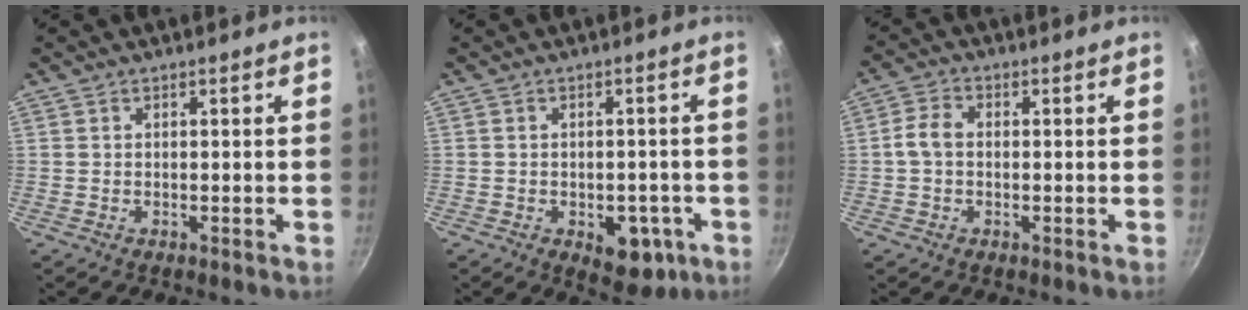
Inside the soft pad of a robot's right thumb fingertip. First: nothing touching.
{"total": 7.3, "force": [-3.0, 4.2, 5.1], "torque": [-0.040, 0.012, -0.029]}
{"total": 4.2, "force": [-0.2, 3.0, 3.0], "torque": [-0.059, 0.014, -0.011]}